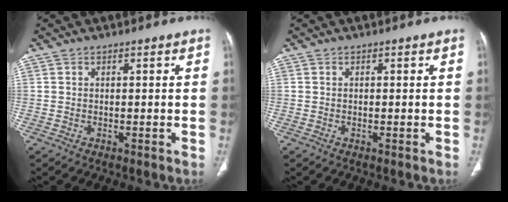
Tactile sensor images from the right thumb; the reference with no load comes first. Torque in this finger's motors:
{"motor_torque": [0.10, 0.03, 0.41, -0.04, -0.03]}